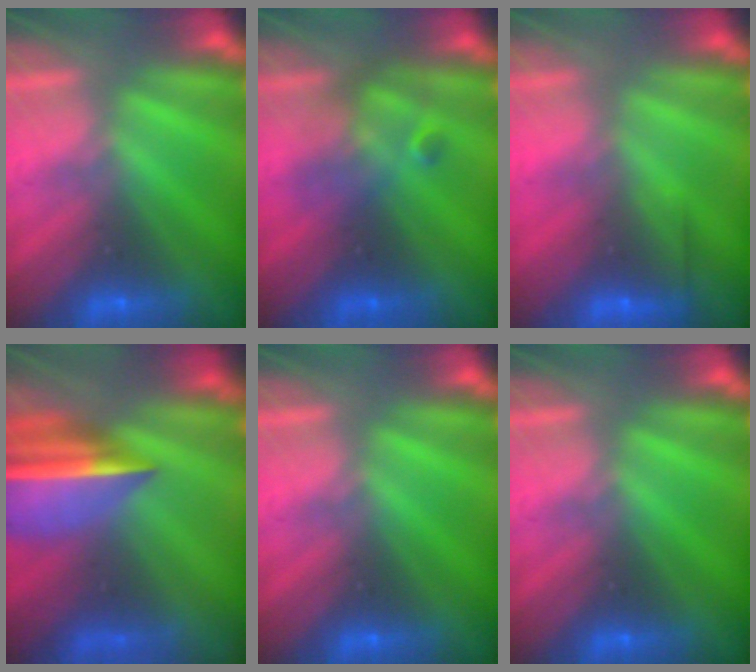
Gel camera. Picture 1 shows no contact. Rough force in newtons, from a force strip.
{"total": 2.6}
{"total": 2.6}
{"total": 6.7}
{"total": 0.0}
{"total": 0.0}